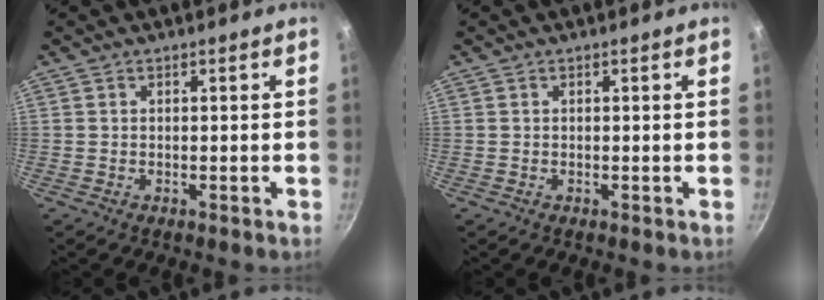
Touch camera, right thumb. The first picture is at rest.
{"total": 0.0}